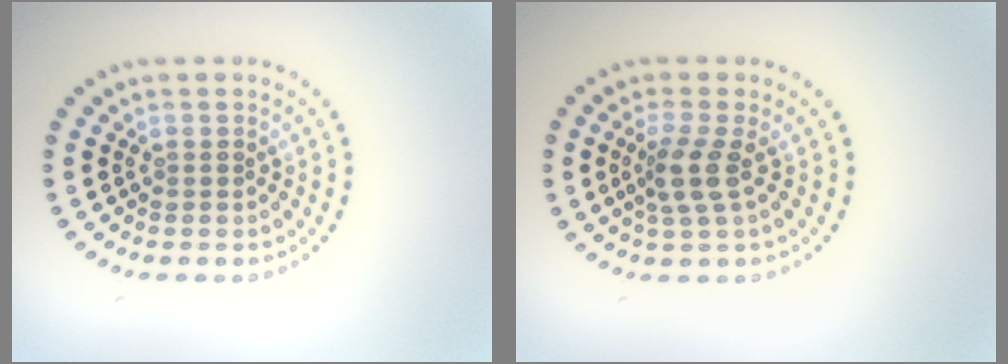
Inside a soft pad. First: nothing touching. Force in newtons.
{"total": 2.7, "press": 2.1, "slide": 1.8}